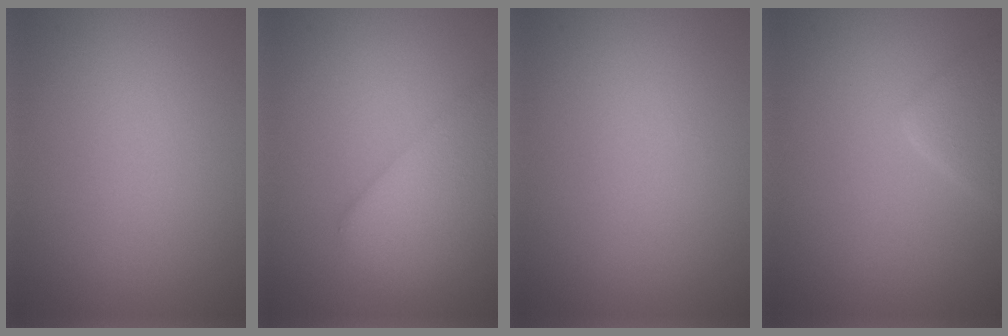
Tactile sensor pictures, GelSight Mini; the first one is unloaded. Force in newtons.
{"total": 6.1, "press": 6.1, "slide": 0.1}
{"total": 0.0}
{"total": 2.2, "press": 2.2, "slide": 0.1}